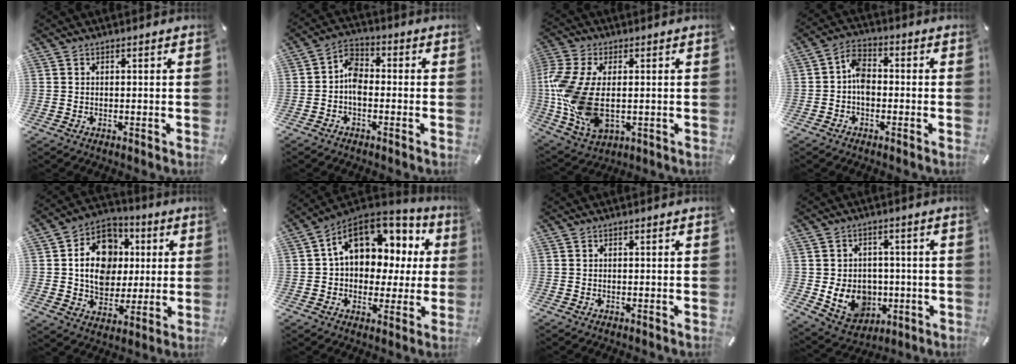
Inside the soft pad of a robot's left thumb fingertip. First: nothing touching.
{"total": 6.2, "force": [-1.7, 4.1, 4.3], "torque": [-0.085, 0.019, -0.031]}
{"total": 14.6, "force": [-0.7, 8.7, 11.6], "torque": [-0.277, -0.014, -0.012]}
{"total": 5.5, "force": [-0.9, 3.6, 4.1], "torque": [-0.078, 0.012, -0.015]}
{"total": 14.3, "force": [1.3, 12.2, 7.3], "torque": [-0.130, 0.008, 0.029]}
{"total": 14.7, "force": [5.4, 10.4, 8.9], "torque": [-0.139, -0.026, 0.102]}
{"total": 0.0}
{"total": 10.4, "force": [-1.9, 9.0, 4.8], "torque": [-0.106, 0.009, -0.028]}